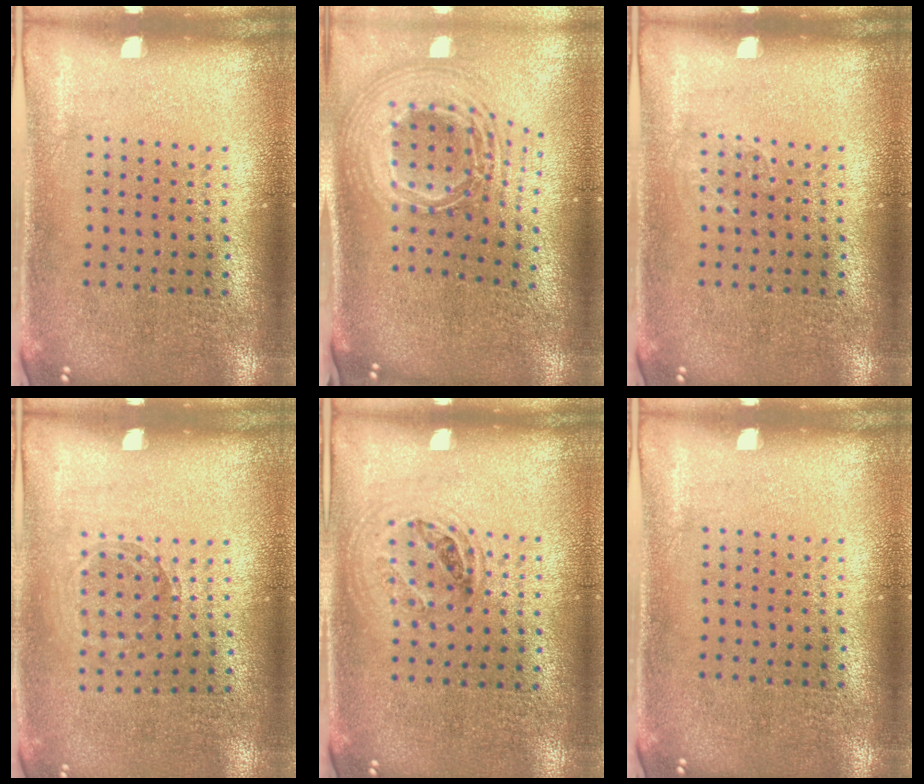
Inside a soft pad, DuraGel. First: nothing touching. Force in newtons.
{"total": 2.8, "press": 1.9, "slide": 2.1}
{"total": 0.7, "press": 0.7, "slide": 0.1}
{"total": 0.9, "press": 0.8, "slide": 0.2}
{"total": 1.0, "press": 0.9, "slide": 0.3}
{"total": 0.0}